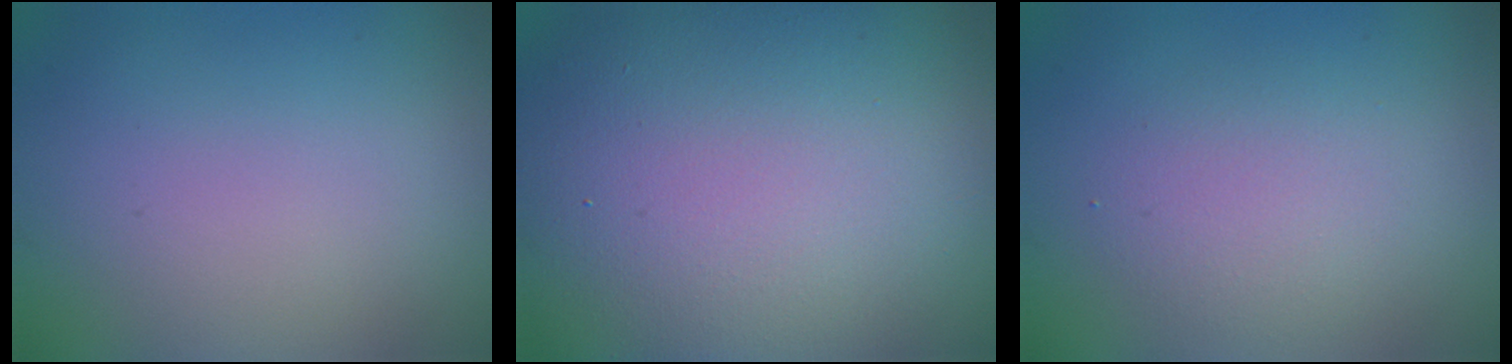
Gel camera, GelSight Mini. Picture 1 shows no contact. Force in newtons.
{"total": 18.1, "press": 18.1, "slide": 0.8}
{"total": 2.5, "press": 2.4, "slide": 0.1}